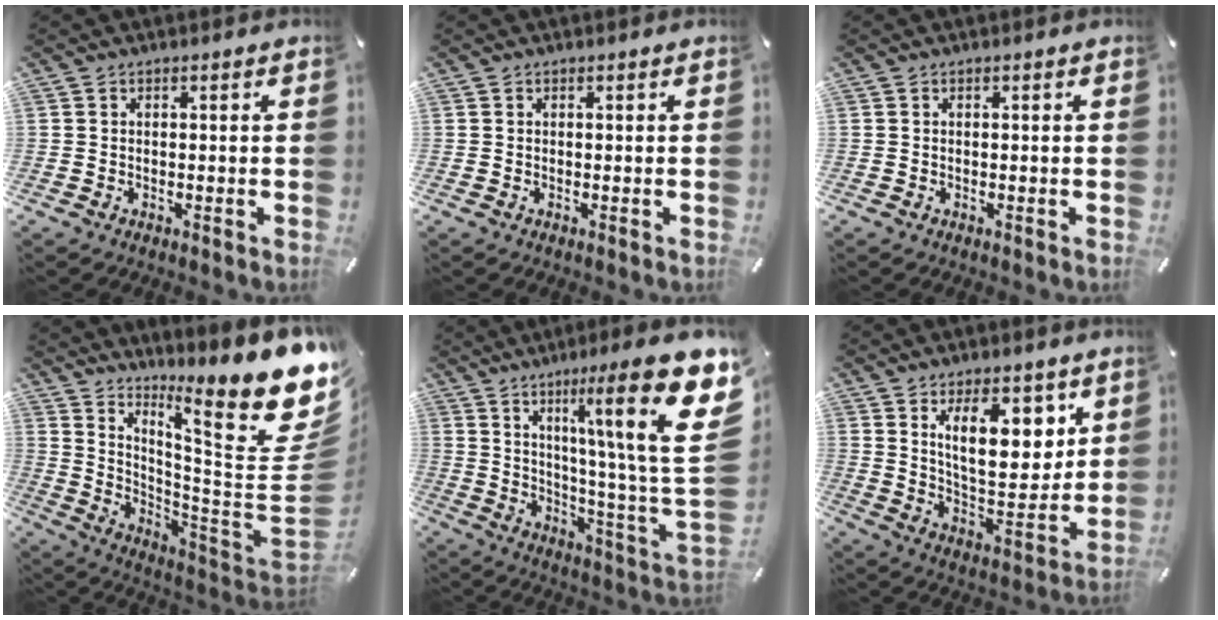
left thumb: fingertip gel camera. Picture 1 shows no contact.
{"total": 0.0}
{"total": 0.0}
{"total": 22.8, "force": [12.7, 4.6, 18.3], "torque": [-0.258, -0.123, 0.200]}
{"total": 24.3, "force": [10.5, 3.5, 21.7], "torque": [-0.317, -0.089, 0.153]}
{"total": 15.8, "force": [7.5, 7.8, 11.5], "torque": [-0.157, -0.033, 0.125]}